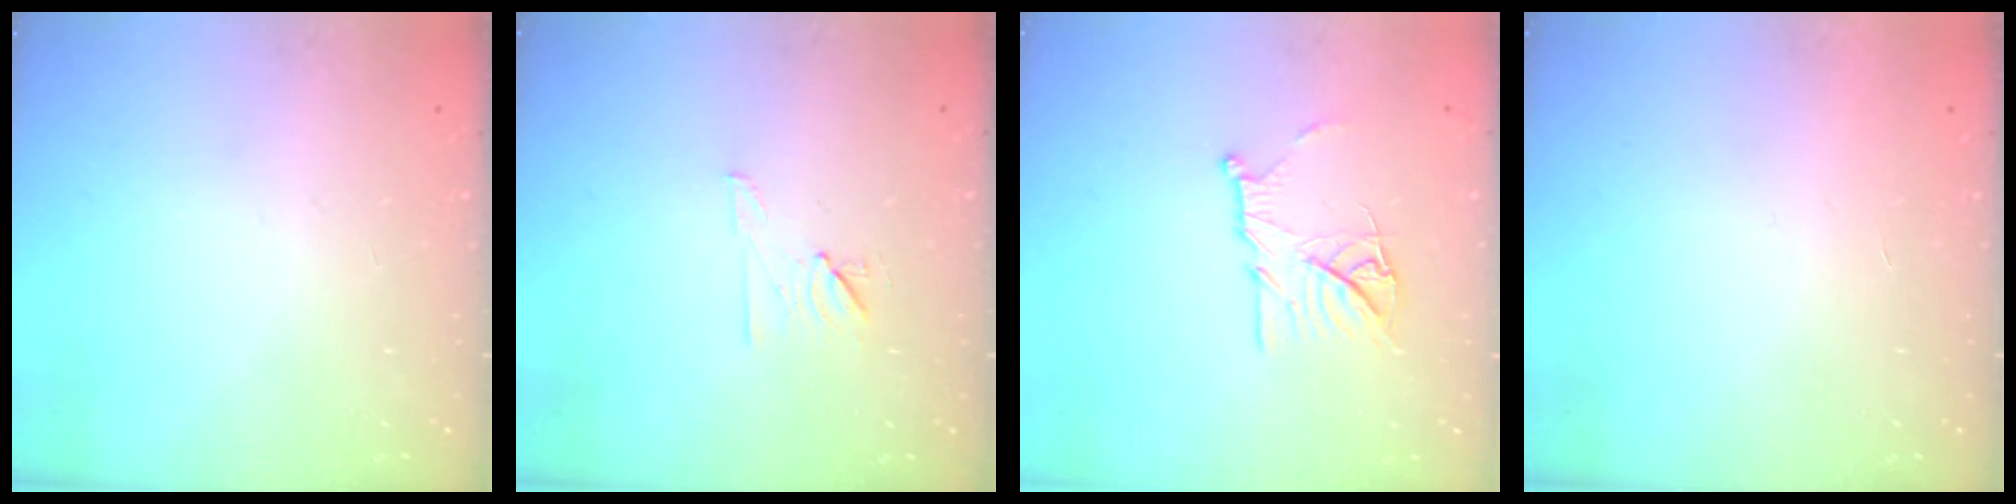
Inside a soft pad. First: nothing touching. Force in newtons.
{"total": 6.7, "press": 6.6, "slide": 1.1}
{"total": 11.7, "press": 11.6, "slide": 1.0}
{"total": 1.7, "press": 1.7, "slide": 0.1}